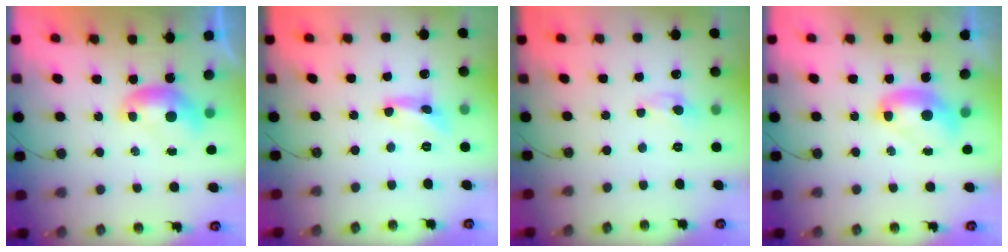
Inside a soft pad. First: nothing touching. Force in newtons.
{"total": 3.0, "press": 3.0, "slide": 0.3}
{"total": 0.0}
{"total": 2.7, "press": 2.7, "slide": 0.1}